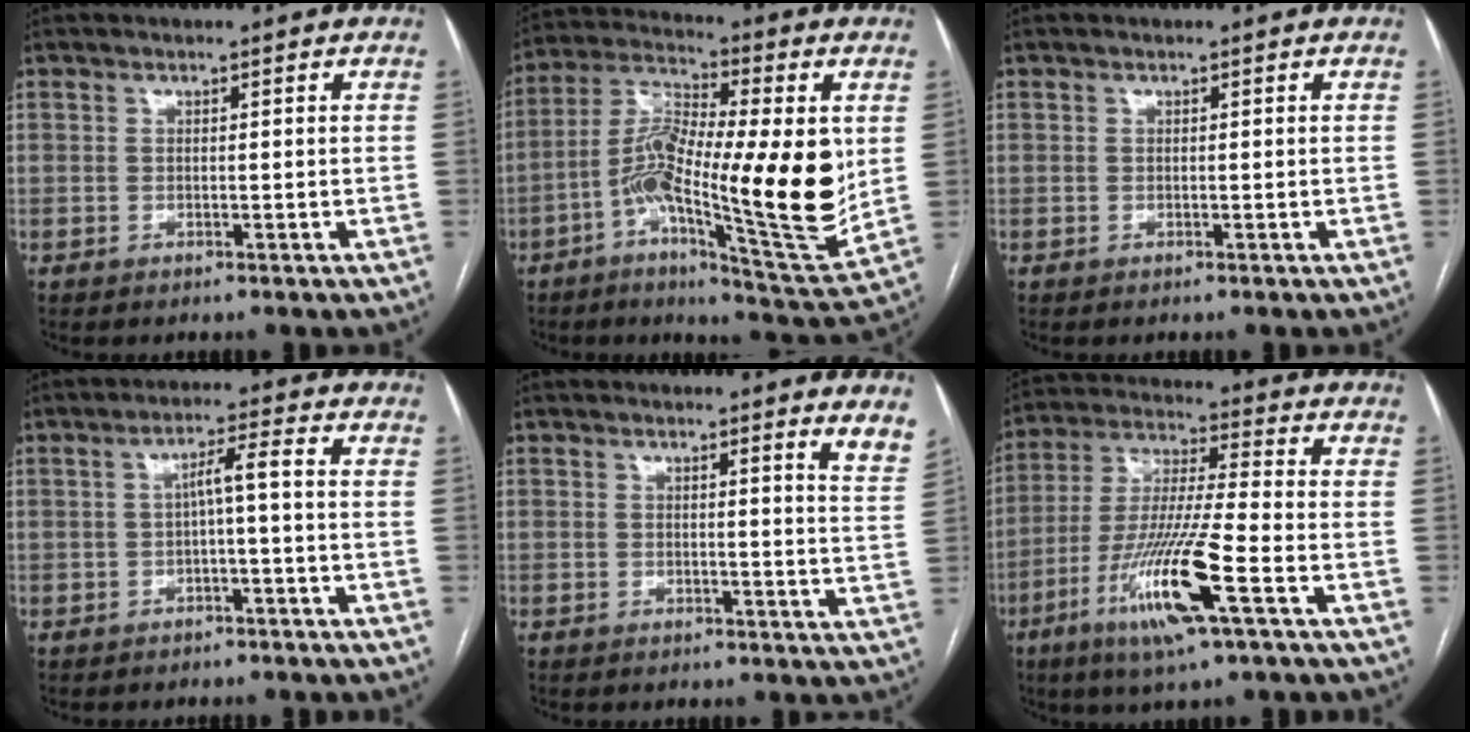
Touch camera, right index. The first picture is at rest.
{"total": 20.9, "force": [-1.2, 3.8, 20.5], "torque": [-0.356, 0.004, -0.020]}
{"total": 0.0}
{"total": 3.7, "force": [-0.5, 0.0, 3.7], "torque": [-0.062, 0.016, -0.005]}
{"total": 4.6, "force": [3.9, -0.3, 2.3], "torque": [-0.029, -0.026, 0.023]}
{"total": 15.0, "force": [-6.5, 0.2, 13.5], "torque": [-0.275, -0.021, -0.121]}